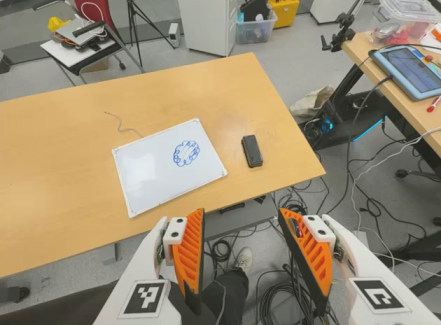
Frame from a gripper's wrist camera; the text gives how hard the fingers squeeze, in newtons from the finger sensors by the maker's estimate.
{"total": 0.0}